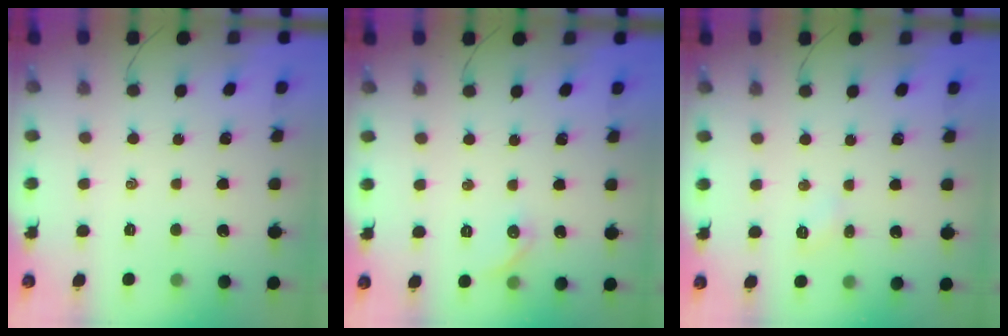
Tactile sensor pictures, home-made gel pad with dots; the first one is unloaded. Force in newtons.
{"total": 5.2, "press": 5.0, "slide": 1.2}
{"total": 4.2, "press": 4.0, "slide": 1.3}